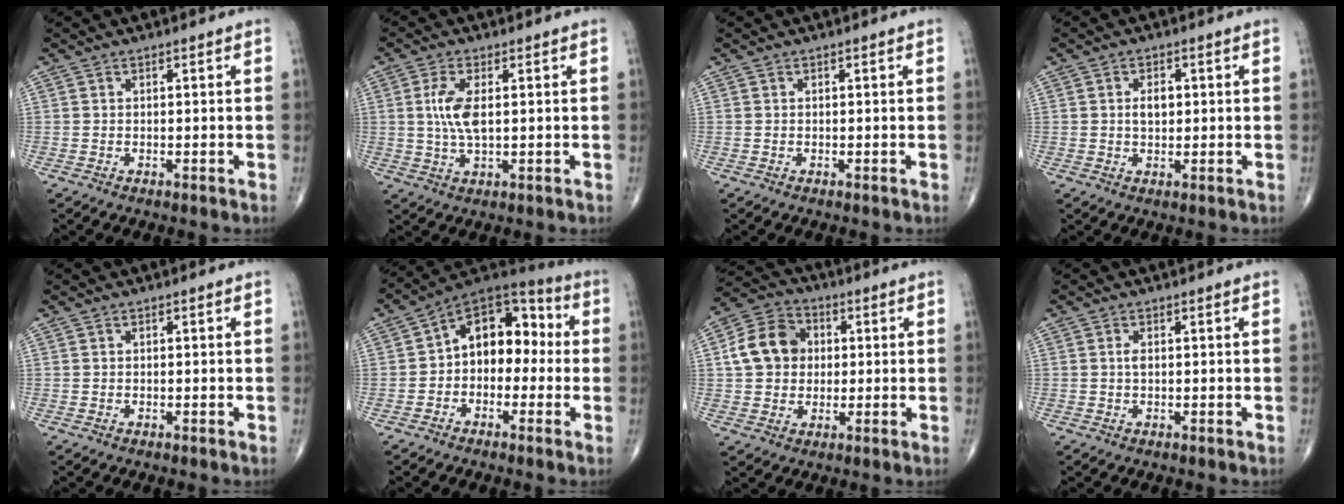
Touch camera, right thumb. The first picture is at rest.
{"total": 6.0, "force": [0.9, 2.4, 5.5], "torque": [-0.121, -0.003, 0.017]}
{"total": 0.0}
{"total": 3.2, "force": [0.4, 2.0, 2.5], "torque": [-0.032, 0.001, 0.005]}
{"total": 0.0}
{"total": 13.0, "force": [-0.1, 8.9, 9.4], "torque": [-0.092, 0.048, -0.022]}
{"total": 10.9, "force": [1.2, 9.0, 6.0], "torque": [-0.088, 0.015, 0.012]}
{"total": 0.9, "force": [0.1, 0.4, 0.8], "torque": [-0.015, 0.001, 0.001]}